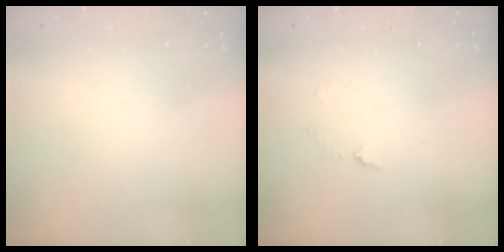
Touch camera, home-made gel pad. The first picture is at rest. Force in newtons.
{"total": 5.2, "press": 5.1, "slide": 0.6}